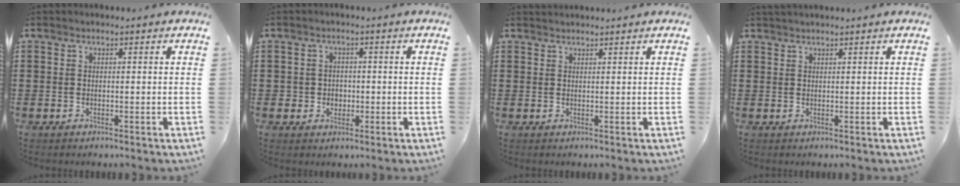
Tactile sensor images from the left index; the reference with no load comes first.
{"total": 2.3, "force": [-0.3, 2.2, 0.4], "torque": [-0.018, 0.007, -0.011]}
{"total": 0.9, "force": [0.9, 0.0, 0.0], "torque": [-0.003, -0.002, 0.018]}
{"total": 0.9, "force": [0.8, 0.0, 0.3], "torque": [-0.008, -0.001, 0.016]}